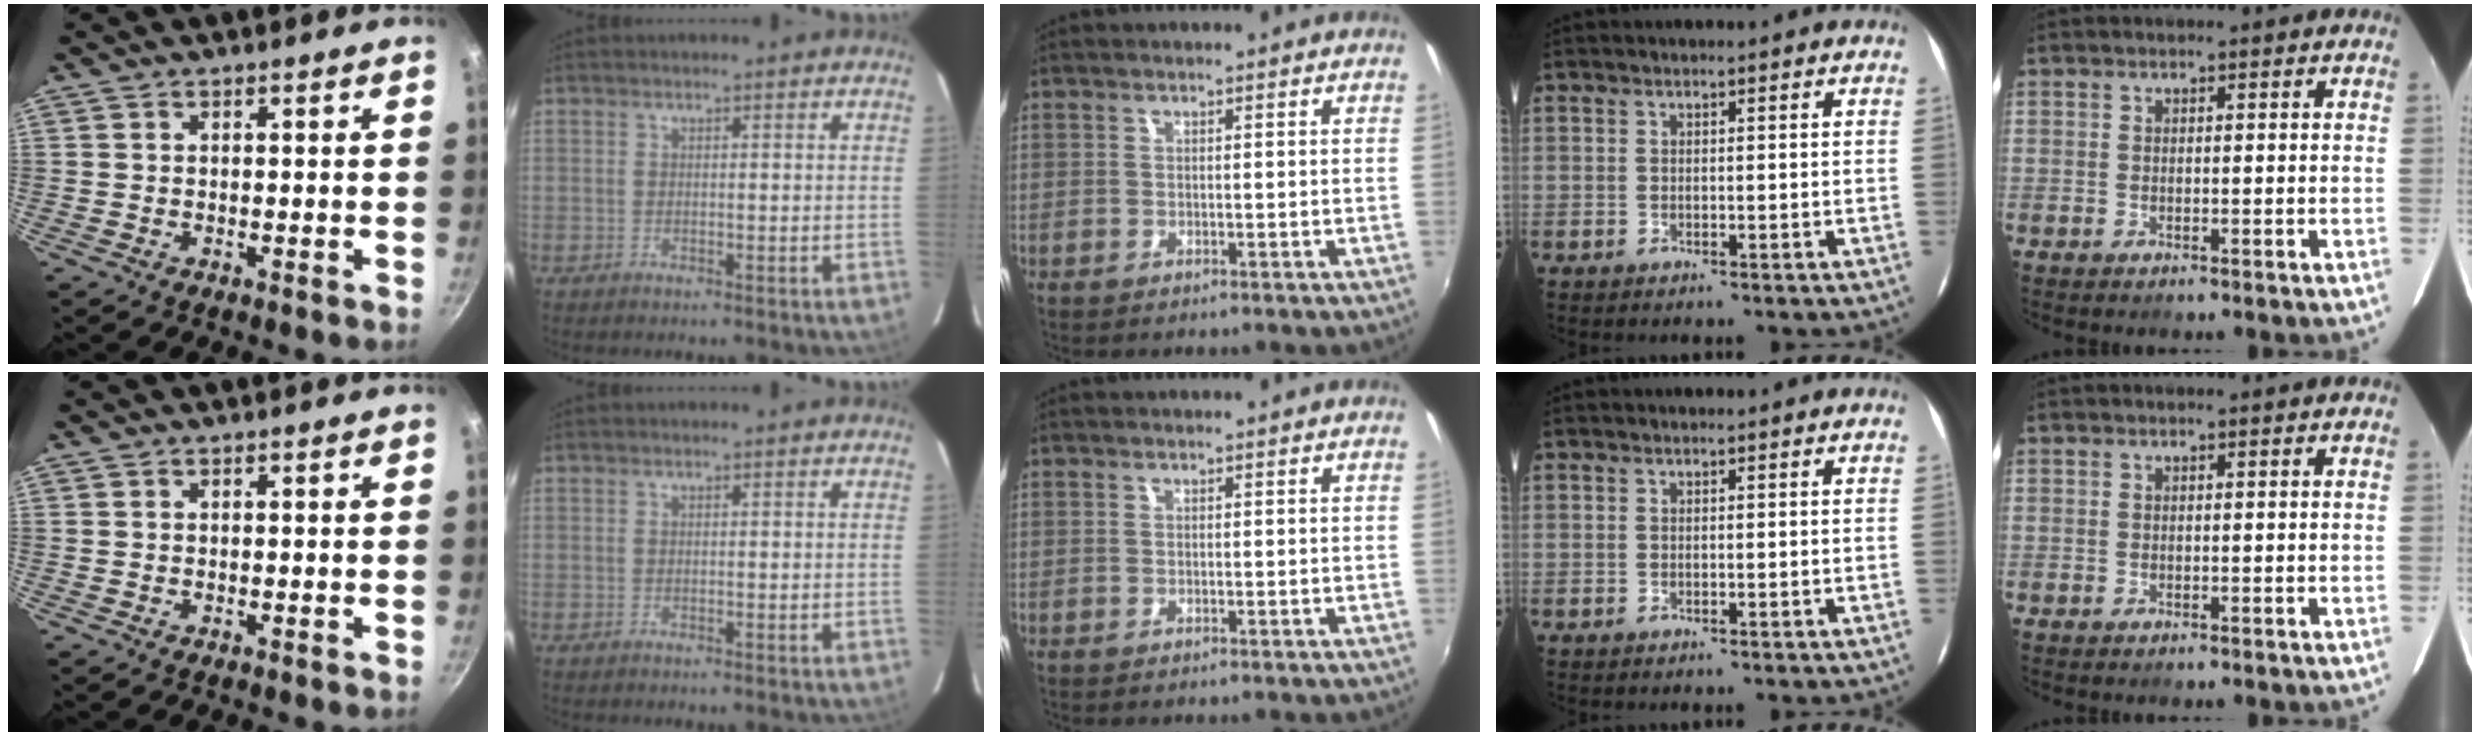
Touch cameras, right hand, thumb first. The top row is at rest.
{}